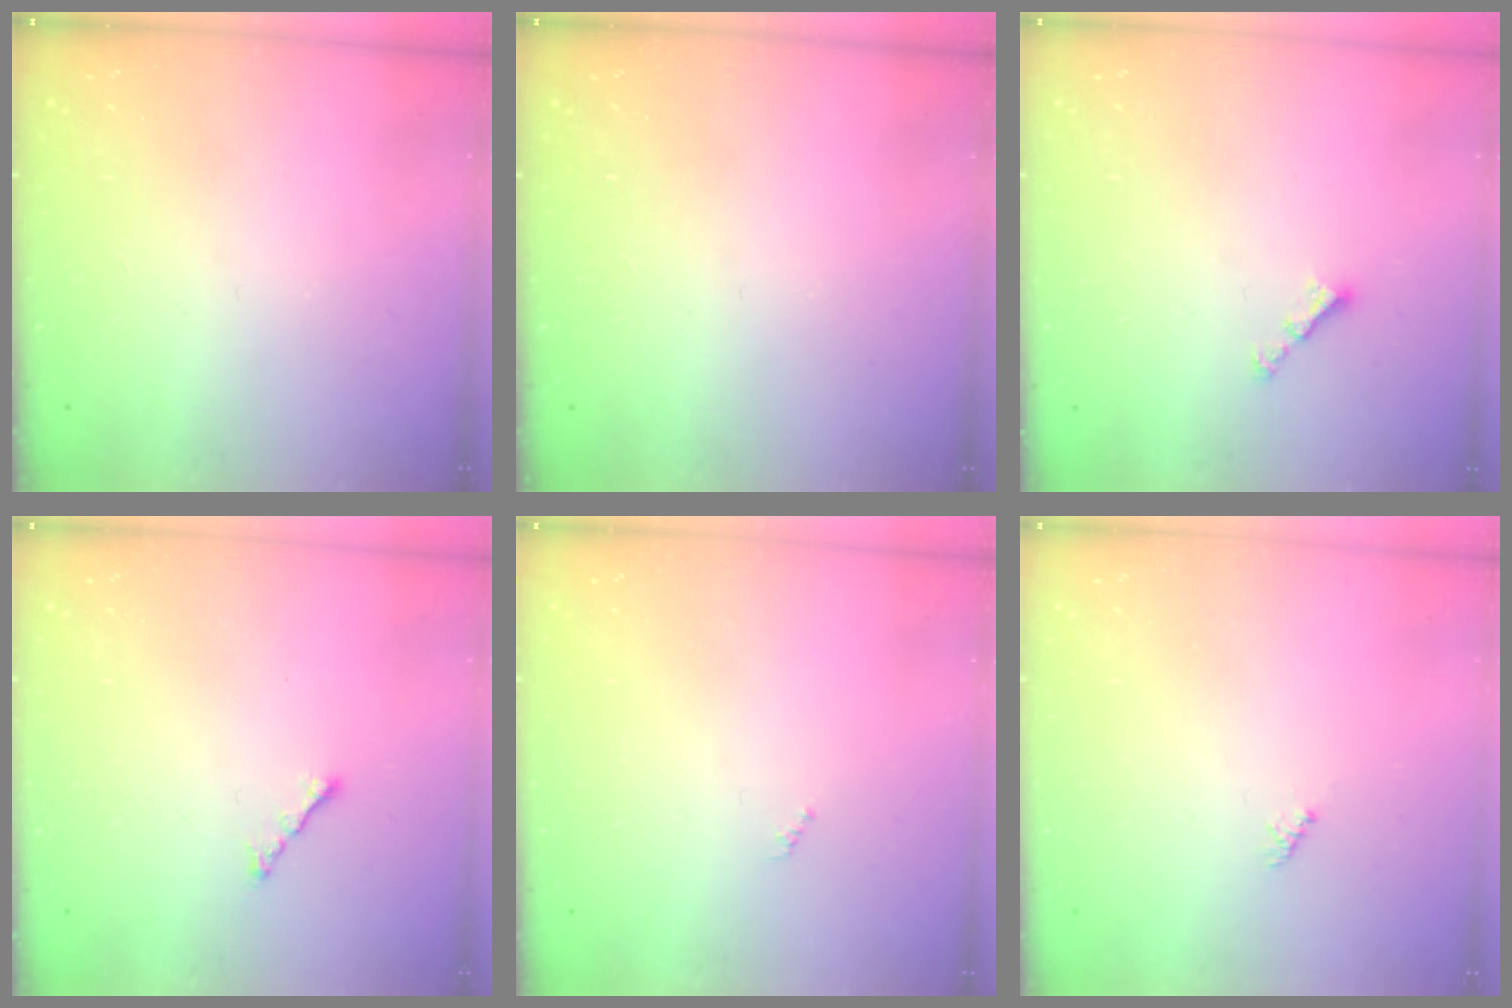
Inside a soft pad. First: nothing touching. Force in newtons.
{"total": 0.0}
{"total": 3.0, "press": 2.9, "slide": 0.5}
{"total": 2.3, "press": 2.2, "slide": 0.7}
{"total": 0.0}
{"total": 1.1, "press": 1.1, "slide": 0.3}